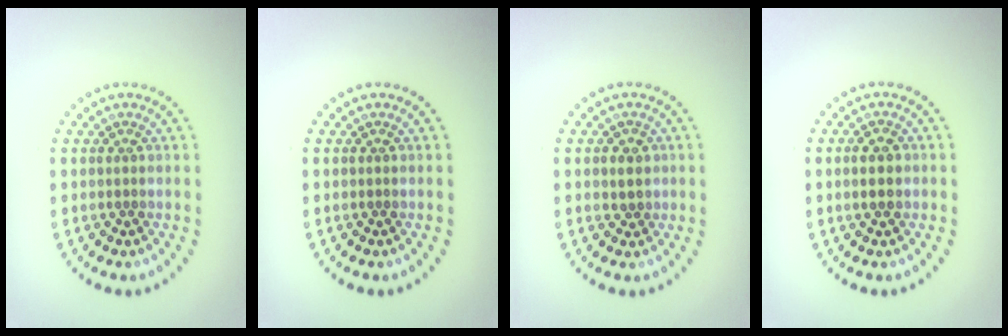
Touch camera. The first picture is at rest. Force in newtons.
{"total": 0.0}
{"total": 1.2, "press": 1.1, "slide": 0.5}
{"total": 1.8, "press": 1.8, "slide": 0.2}